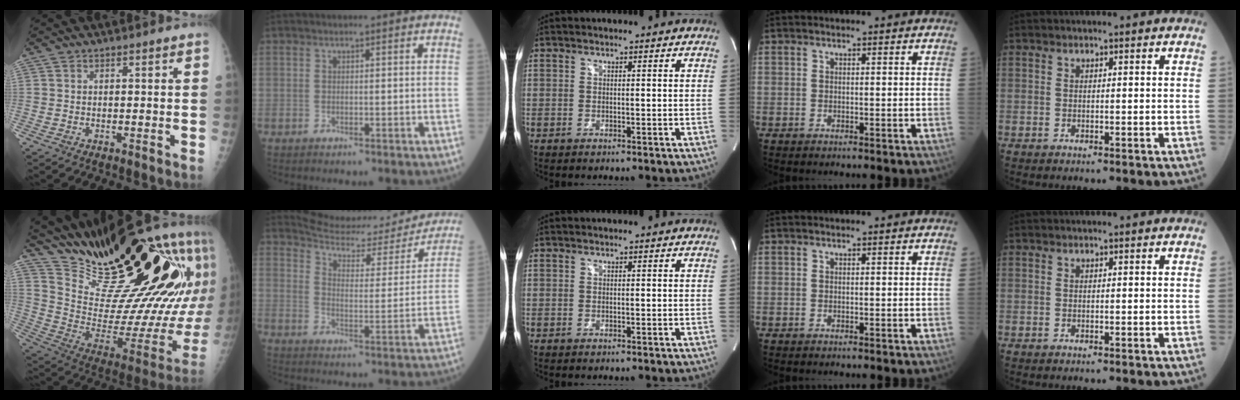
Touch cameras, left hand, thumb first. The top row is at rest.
{"thumb": {"total": 34.9, "force": [20.9, 9.4, 26.3], "torque": [-0.343, -0.083, 0.341]}, "index": {"total": 17.1, "force": [16.7, 2.6, 2.5], "torque": [-0.030, -0.053, 0.209]}}